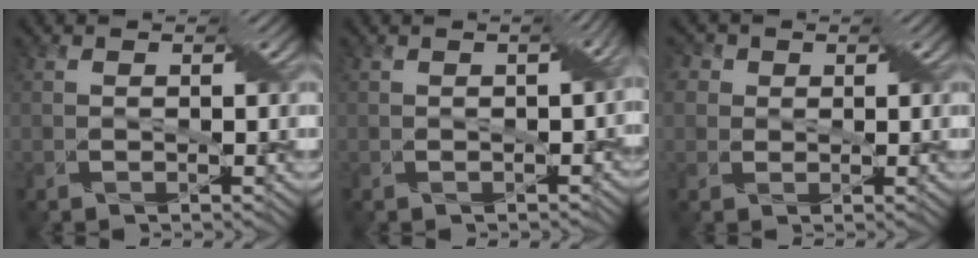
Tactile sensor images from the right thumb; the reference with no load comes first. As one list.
[{"total": 4.3, "force": [-0.7, 2.4, 3.5], "torque": [-0.041, -0.011, -0.007]}, {"total": 5.3, "force": [2.0, 4.3, 2.3], "torque": [-0.058, 0.025, 0.022]}]